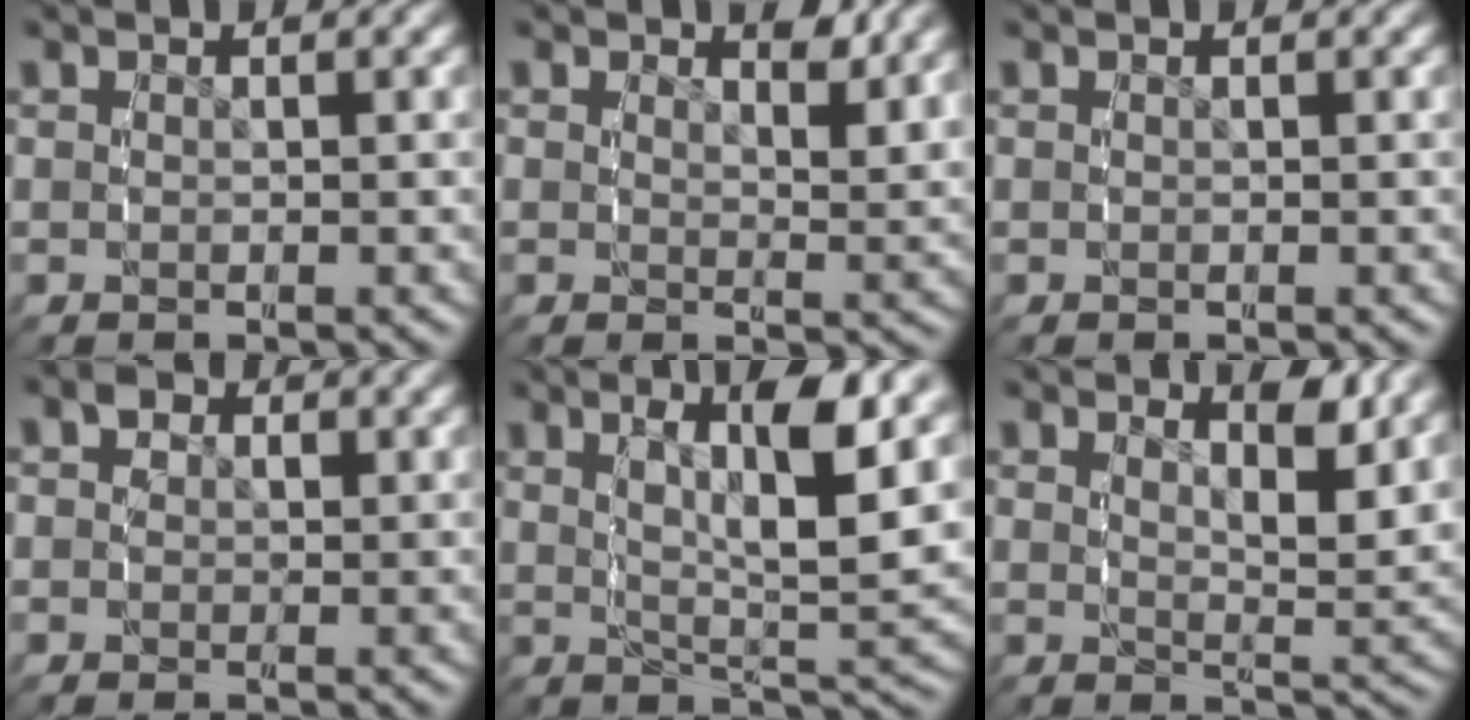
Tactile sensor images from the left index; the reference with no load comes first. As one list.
[{"total": 2.3, "force": [1.7, 0.5, 1.4], "torque": [-0.021, -0.012, 0.027]}, {"total": 0.0}, {"total": 1.6, "force": [0.2, 1.5, 0.5], "torque": [-0.006, 0.002, -0.005]}, {"total": 8.7, "force": [2.6, 2.0, 8.1], "torque": [-0.121, 0.009, 0.042]}, {"total": 4.0, "force": [2.2, 0.5, 3.2], "torque": [-0.046, -0.013, 0.037]}]